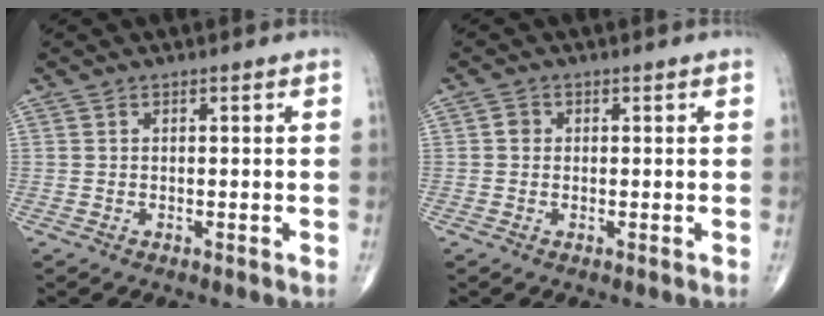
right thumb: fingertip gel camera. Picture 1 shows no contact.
{"total": 1.4, "force": [0.0, 1.2, 0.5], "torque": [-0.003, 0.003, -0.002]}